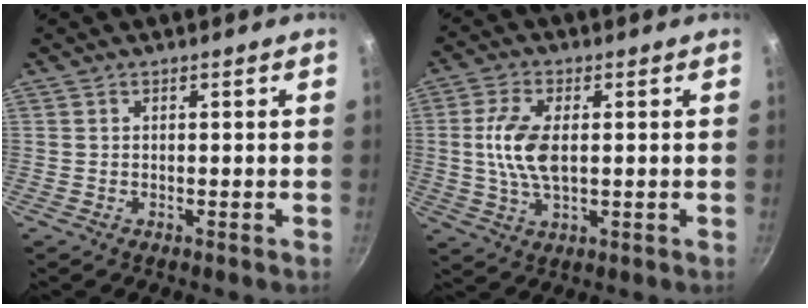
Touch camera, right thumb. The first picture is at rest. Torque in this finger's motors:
{"motor_torque": [1.18, 1.22, 1.42, -0.41, 0.39]}